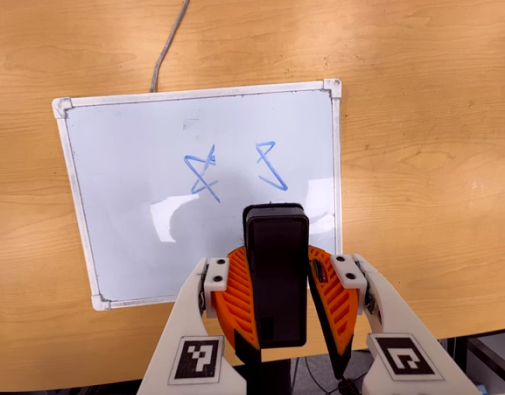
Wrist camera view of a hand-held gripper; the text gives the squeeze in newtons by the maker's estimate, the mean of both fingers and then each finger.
{"total": 8.9, "left": 8.6, "right": 9.3}